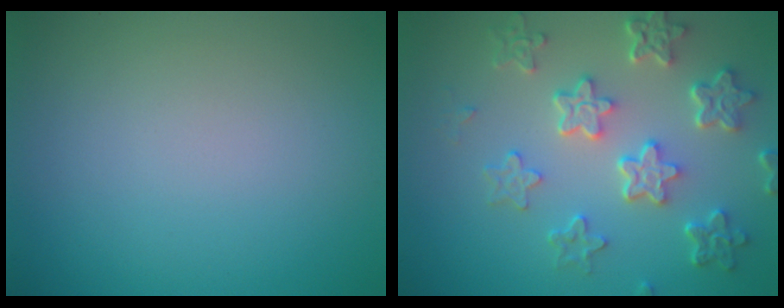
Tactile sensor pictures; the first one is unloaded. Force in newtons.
{"total": 6.0, "press": 4.5, "slide": 4.0}